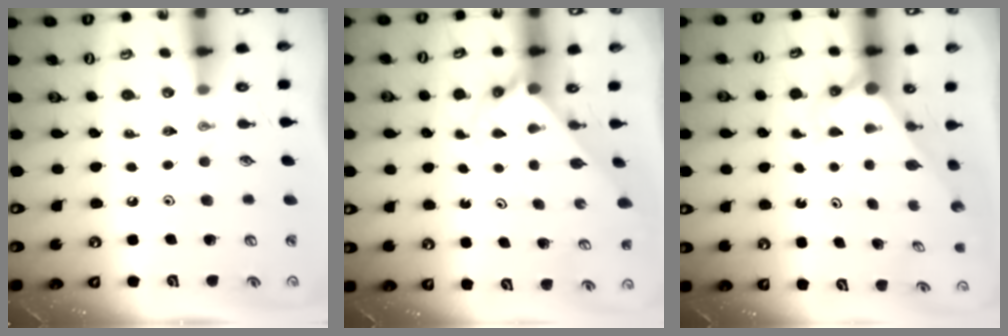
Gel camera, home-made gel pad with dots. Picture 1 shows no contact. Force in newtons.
{"total": 2.3, "press": 2.3, "slide": 0.2}
{"total": 2.8, "press": 2.8, "slide": 0.1}